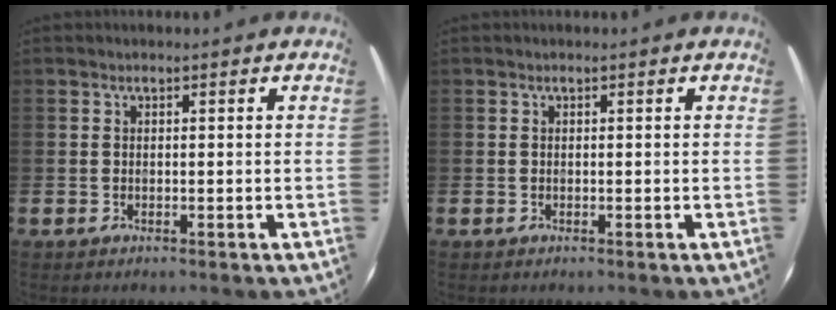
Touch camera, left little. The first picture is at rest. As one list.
[{"total": 0.0}]